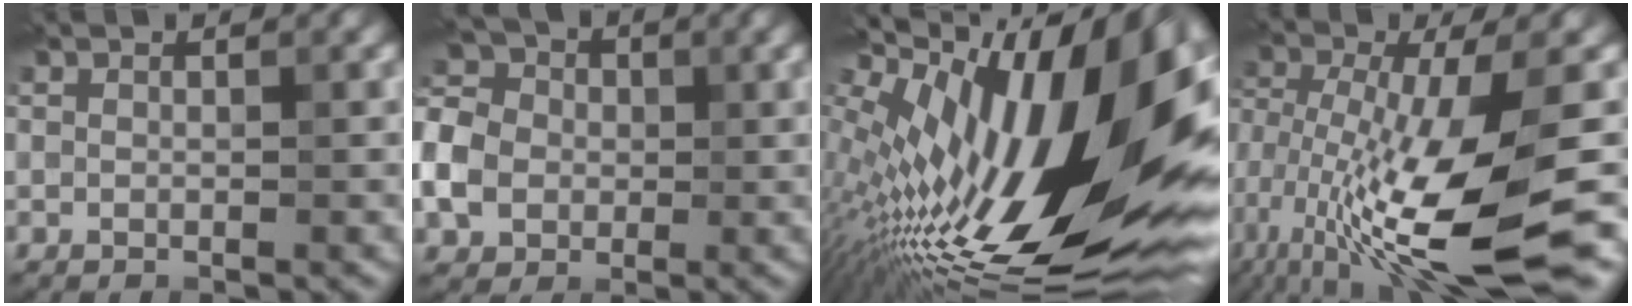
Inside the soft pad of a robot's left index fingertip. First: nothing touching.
{"total": 7.7, "force": [-1.3, 6.3, 4.3], "torque": [-0.114, 0.003, -0.030]}
{"total": 19.6, "force": [1.7, 8.4, 17.6], "torque": [-0.310, 0.018, 0.007]}
{"total": 13.2, "force": [-5.7, 3.3, 11.4], "torque": [-0.230, -0.025, -0.097]}